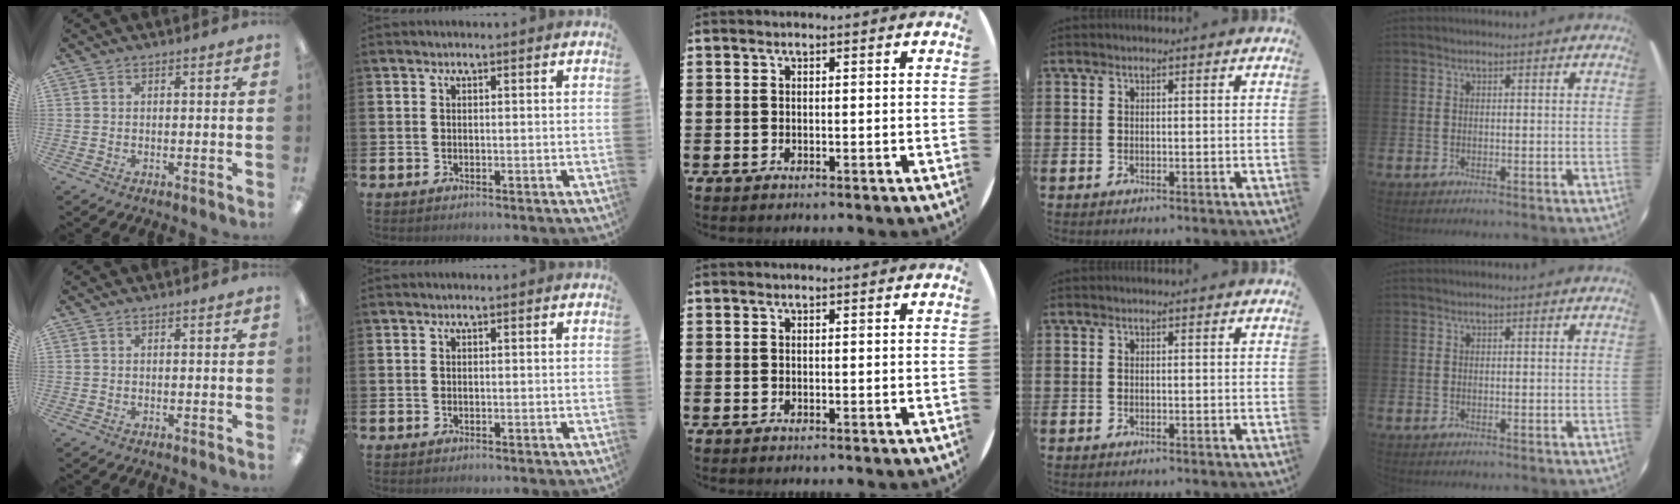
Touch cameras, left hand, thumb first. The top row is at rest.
{}